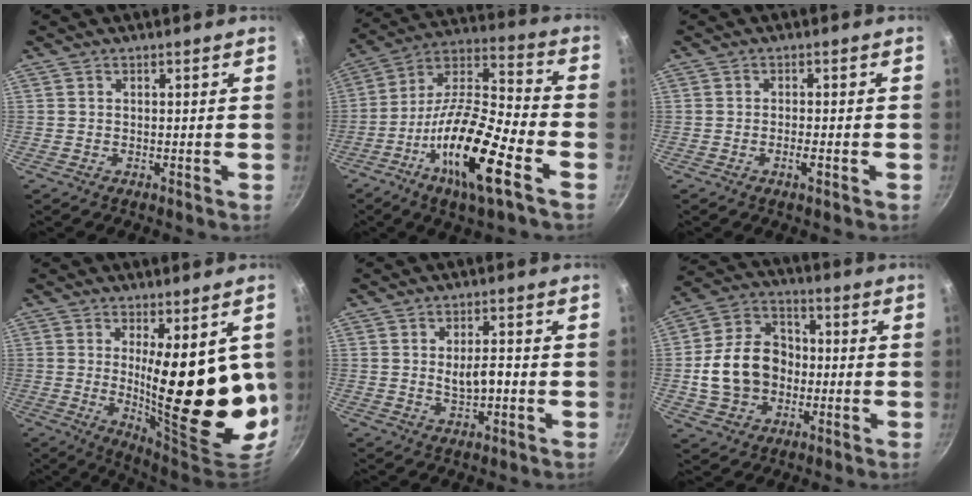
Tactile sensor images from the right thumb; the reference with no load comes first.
{"total": 20.7, "force": [-9.1, 5.3, 17.8], "torque": [-0.313, 0.044, -0.179]}
{"total": 1.9, "force": [-0.9, 0.4, 1.6], "torque": [-0.034, 0.007, -0.017]}
{"total": 20.8, "force": [1.5, 7.0, 19.6], "torque": [-0.253, -0.051, 0.038]}
{"total": 4.8, "force": [-0.4, 2.1, 4.3], "torque": [-0.053, 0.005, -0.003]}
{"total": 14.8, "force": [-1.5, 11.6, 9.0], "torque": [-0.132, 0.033, -0.030]}